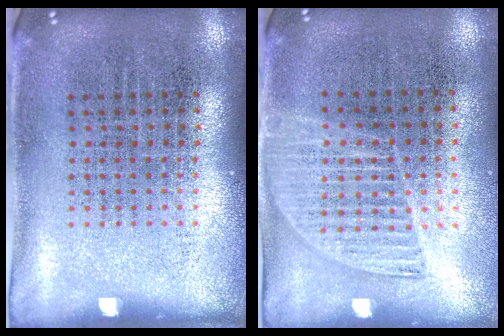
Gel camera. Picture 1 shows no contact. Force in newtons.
{"total": 1.3, "press": 1.2, "slide": 0.6}